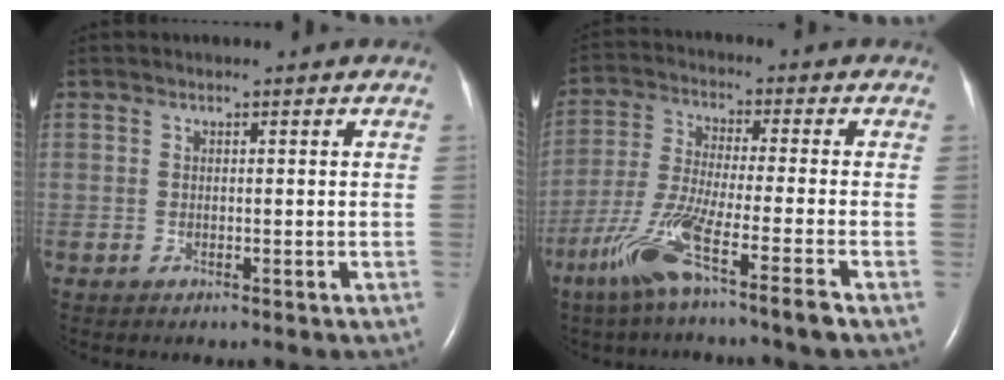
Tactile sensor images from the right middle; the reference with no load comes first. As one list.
[{"total": 10.5, "force": [-6.3, -0.8, 8.4], "torque": [-0.170, -0.028, -0.125]}]